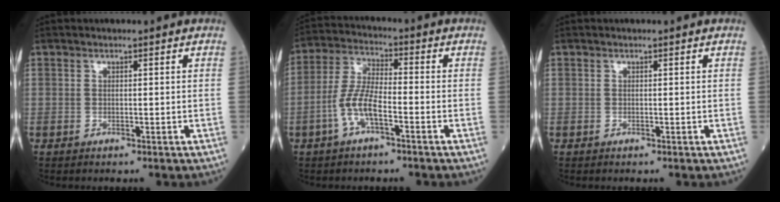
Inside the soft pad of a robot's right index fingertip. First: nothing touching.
{"total": 7.1, "force": [-3.0, 2.0, 6.2], "torque": [-0.141, 0.007, -0.061]}
{"total": 0.0}